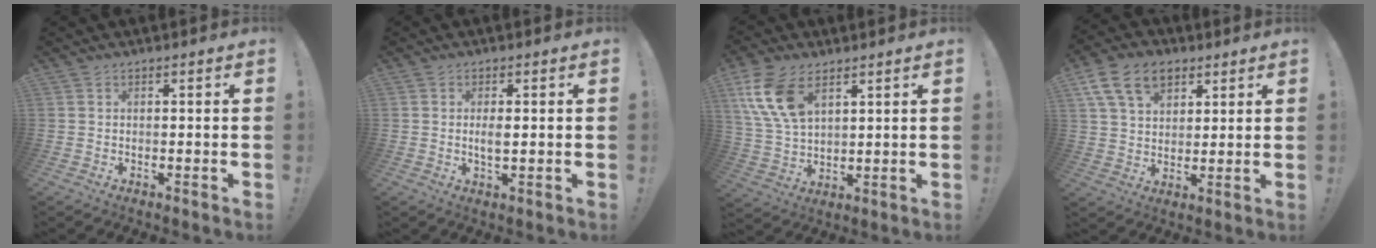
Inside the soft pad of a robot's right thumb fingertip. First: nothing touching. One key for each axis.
{"total": 2.8, "fx": 0.0, "fy": 1.0, "fz": 2.6, "tx": -0.048, "ty": -0.006, "tz": -0.006}
{"total": 13.7, "fx": 6.8, "fy": 7.8, "fz": 9.0, "tx": -0.186, "ty": -0.019, "tz": 0.128}
{"total": 13.7, "fx": 6.9, "fy": 9.2, "fz": 7.5, "tx": -0.116, "ty": -0.024, "tz": 0.131}